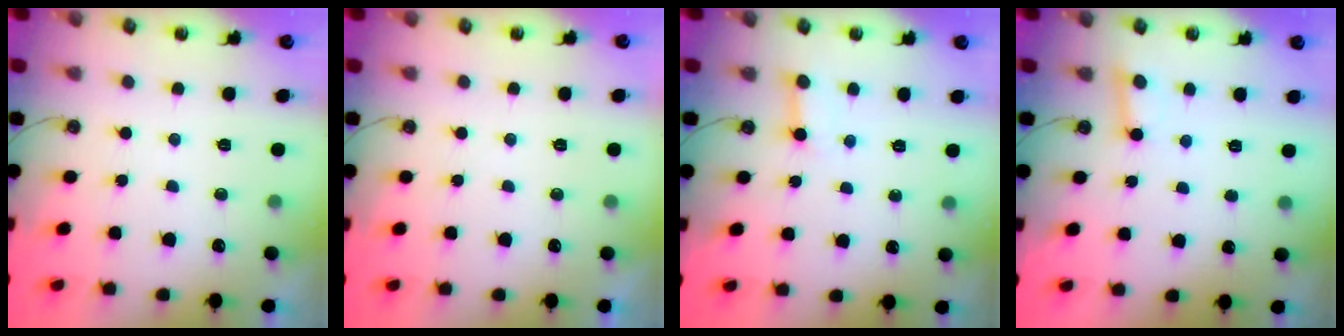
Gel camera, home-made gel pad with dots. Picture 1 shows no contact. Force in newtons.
{"total": 0.0}
{"total": 3.0, "press": 3.0, "slide": 0.3}
{"total": 2.4, "press": 2.3, "slide": 0.6}